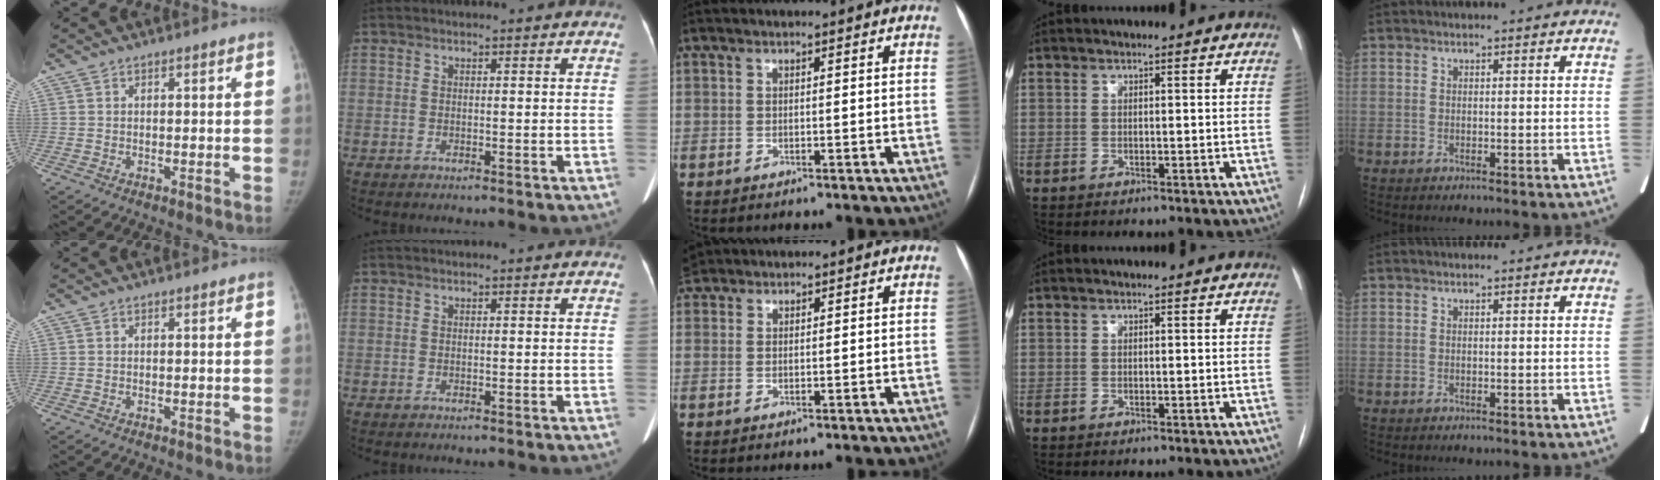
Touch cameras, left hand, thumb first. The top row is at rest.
{"middle": {"total": 3.6, "force": [3.0, 1.8, 0.5], "torque": [-0.016, 0.016, 0.060]}}